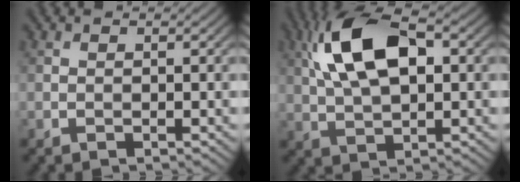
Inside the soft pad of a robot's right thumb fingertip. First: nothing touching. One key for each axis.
{"total": 12.2, "fx": 3.6, "fy": 5.8, "fz": 10.1, "tx": -0.213, "ty": 0.018, "tz": 0.062}